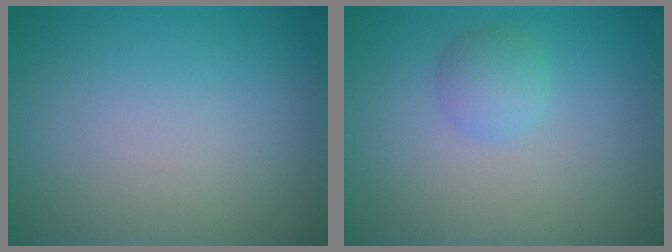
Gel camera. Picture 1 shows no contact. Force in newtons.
{"total": 1.9, "press": 1.9, "slide": 0.1}